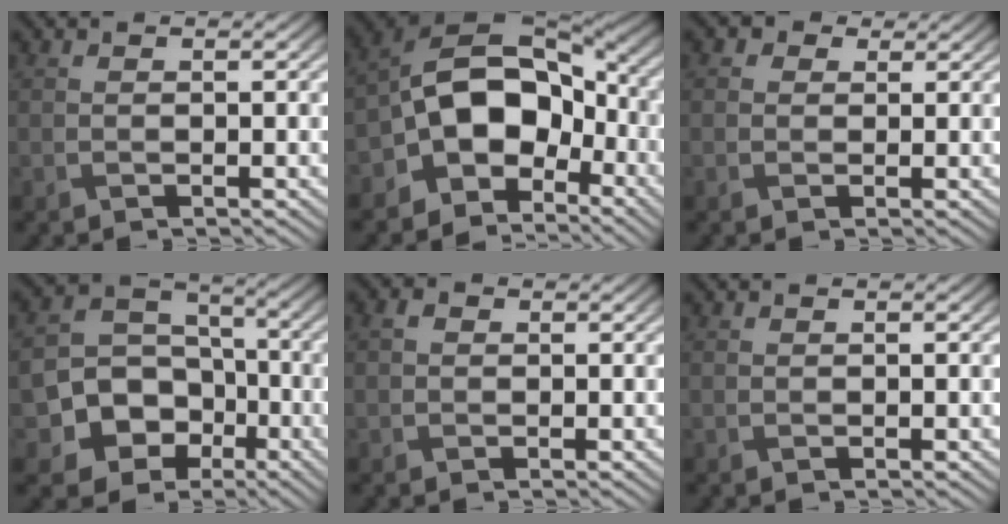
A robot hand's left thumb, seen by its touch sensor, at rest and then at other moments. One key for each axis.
{"total": 12.5, "fx": -4.3, "fy": 8.6, "fz": 8.0, "tx": -0.136, "ty": -0.002, "tz": -0.097}
{"total": 2.3, "fx": 0.9, "fy": 1.9, "fz": 1.0, "tx": -0.024, "ty": 0.003, "tz": 0.005}
{"total": 10.5, "fx": -4.4, "fy": 8.5, "fz": 4.4, "tx": -0.104, "ty": -0.023, "tz": -0.095}
{"total": 1.2, "fx": 0.0, "fy": 1.1, "fz": 0.5, "tx": -0.011, "ty": 0.003, "tz": -0.005}
{"total": 0.0}